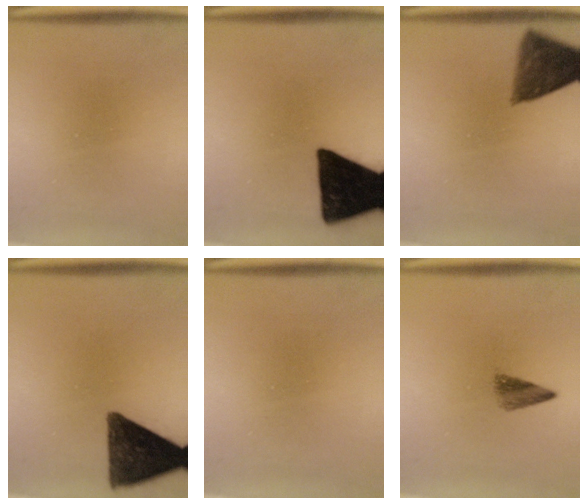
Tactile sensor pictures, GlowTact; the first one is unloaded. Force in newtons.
{"total": 18.0}
{"total": 7.5}
{"total": 13.9}
{"total": 0.0}
{"total": 2.7}